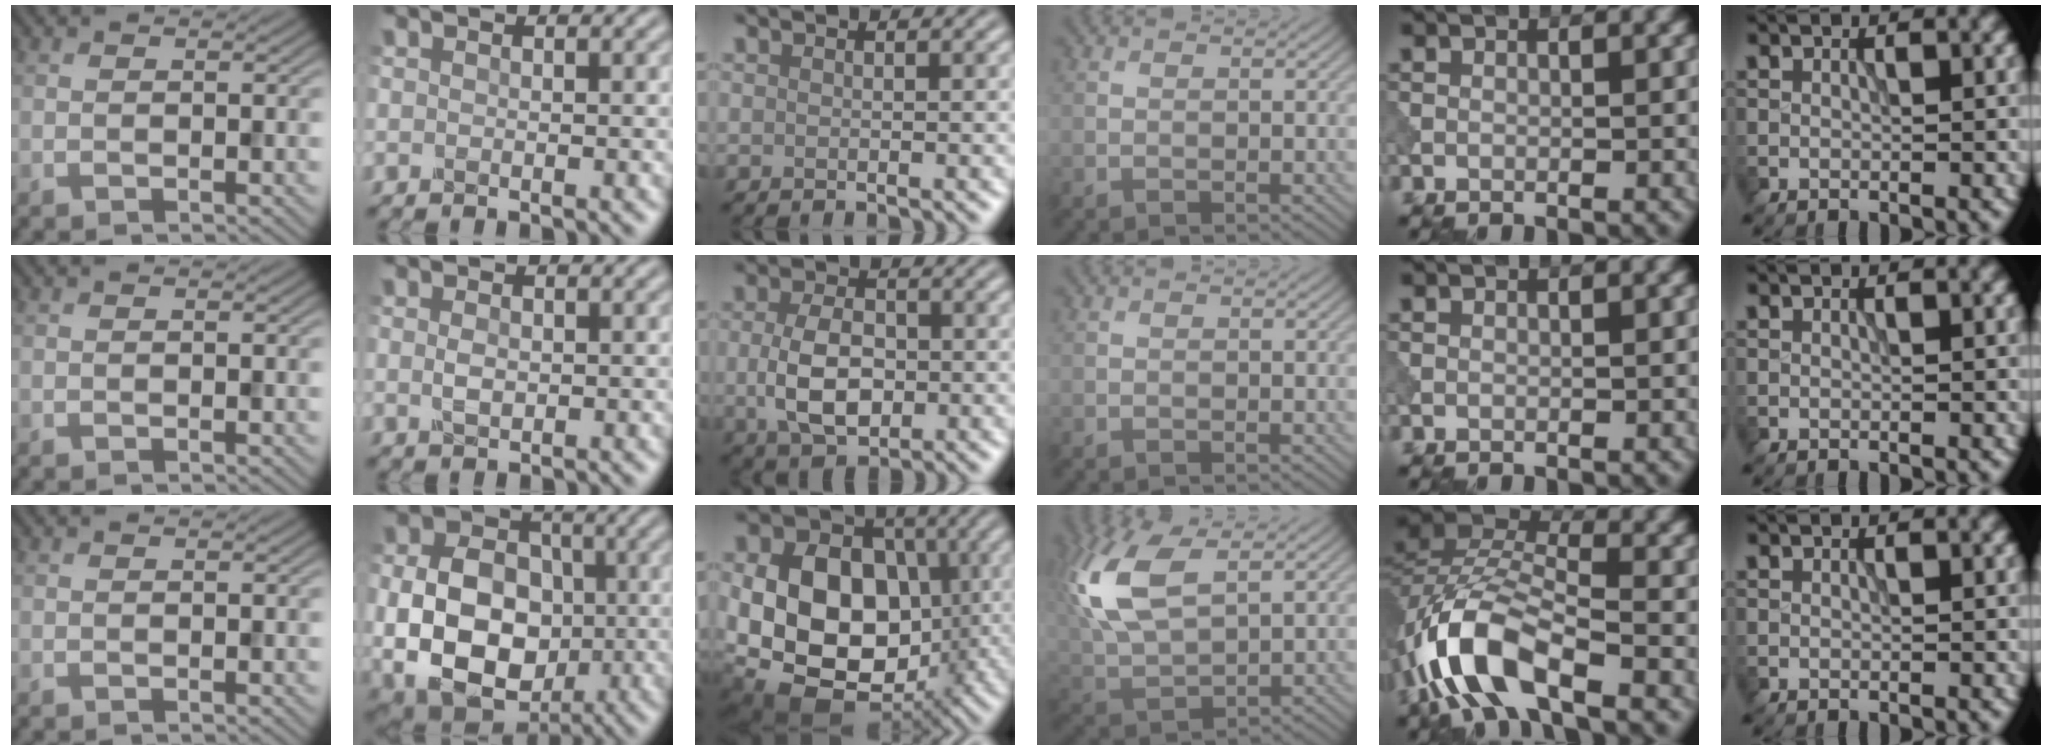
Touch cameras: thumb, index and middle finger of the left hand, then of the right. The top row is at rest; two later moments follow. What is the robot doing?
{"motion": "insert", "object": "peg toy"}